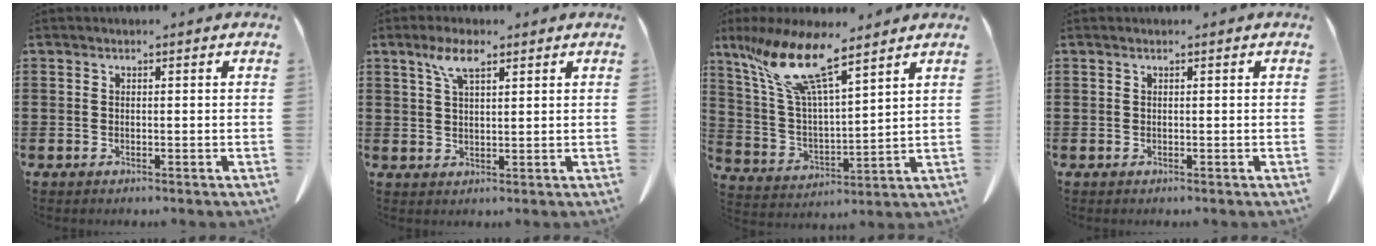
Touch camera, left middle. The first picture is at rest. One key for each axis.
{"total": 5.0, "fx": 2.9, "fy": 1.5, "fz": 3.8, "tx": -0.084, "ty": 0.008, "tz": 0.051}
{"total": 12.8, "fx": 9.0, "fy": 2.6, "fz": 8.8, "tx": -0.217, "ty": -0.037, "tz": 0.149}
{"total": 0.0}